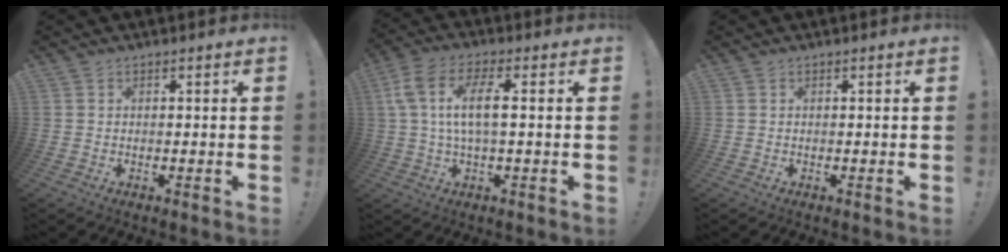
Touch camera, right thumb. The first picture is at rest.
{"total": 10.8, "force": [1.1, 3.9, 10.0], "torque": [-0.203, 0.005, 0.019]}
{"total": 0.0}